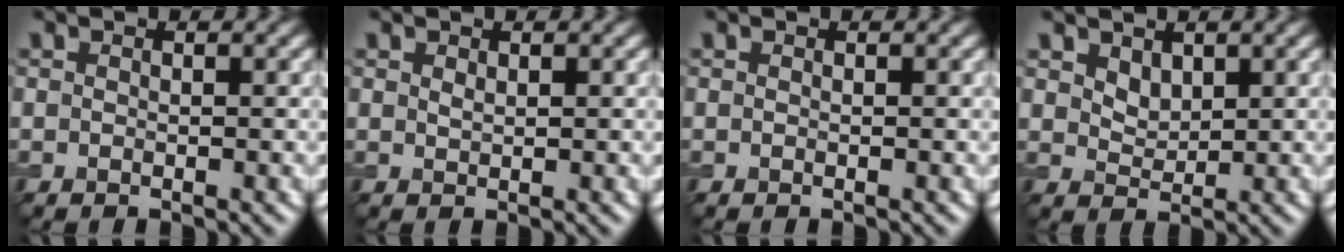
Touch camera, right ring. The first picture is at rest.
{"total": 0.6, "force": [0.4, 0.3, 0.3], "torque": [-0.009, 0.000, 0.010]}
{"total": 0.0}
{"total": 1.7, "force": [1.2, 1.0, 0.7], "torque": [-0.015, -0.003, 0.026]}